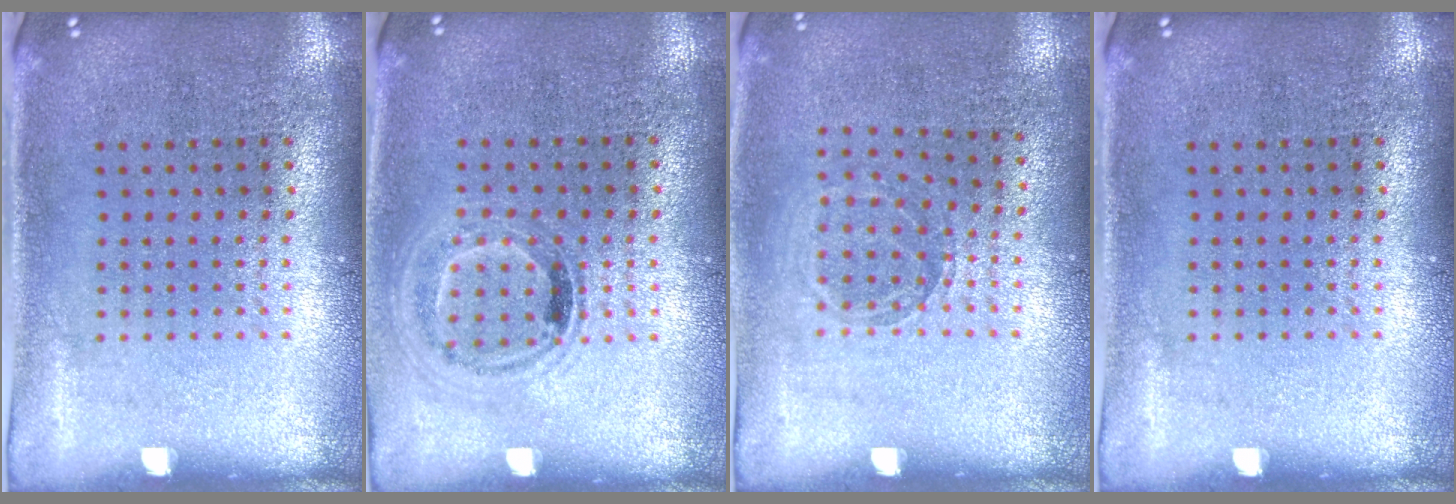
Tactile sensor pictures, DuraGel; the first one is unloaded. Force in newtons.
{"total": 1.0, "press": 0.9, "slide": 0.4}
{"total": 0.8, "press": 0.8, "slide": 0.1}
{"total": 0.0}